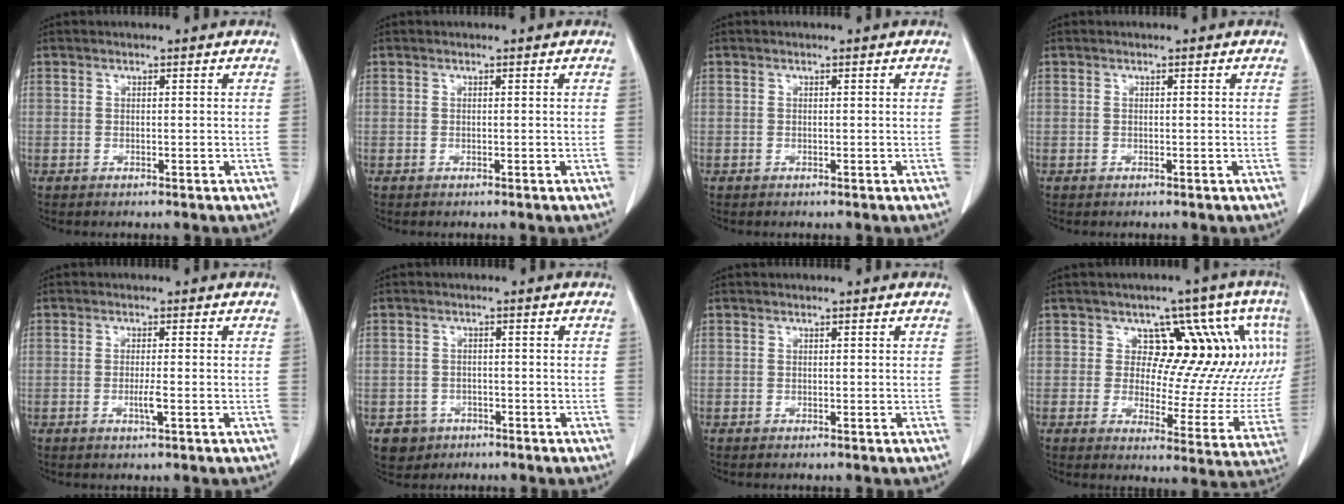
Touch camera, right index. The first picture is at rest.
{"total": 0.0}
{"total": 0.0}
{"total": 0.0}
{"total": 2.2, "force": [-0.7, 0.1, 2.1], "torque": [-0.039, -0.003, -0.013]}
{"total": 3.8, "force": [-1.9, 3.3, 0.1], "torque": [0.005, 0.012, -0.026]}
{"total": 0.0}
{"total": 15.2, "force": [5.9, 8.2, 11.4], "torque": [-0.109, 0.010, 0.066]}